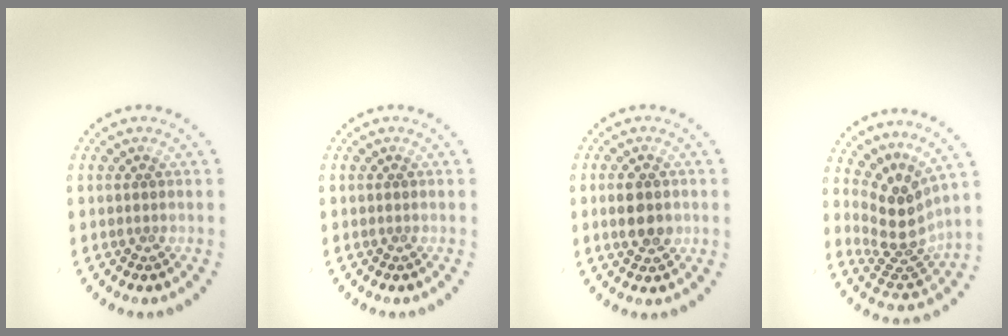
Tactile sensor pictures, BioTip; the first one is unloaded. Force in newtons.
{"total": 0.0}
{"total": 3.2, "press": 3.2, "slide": 0.2}
{"total": 4.2, "press": 2.8, "slide": 3.1}